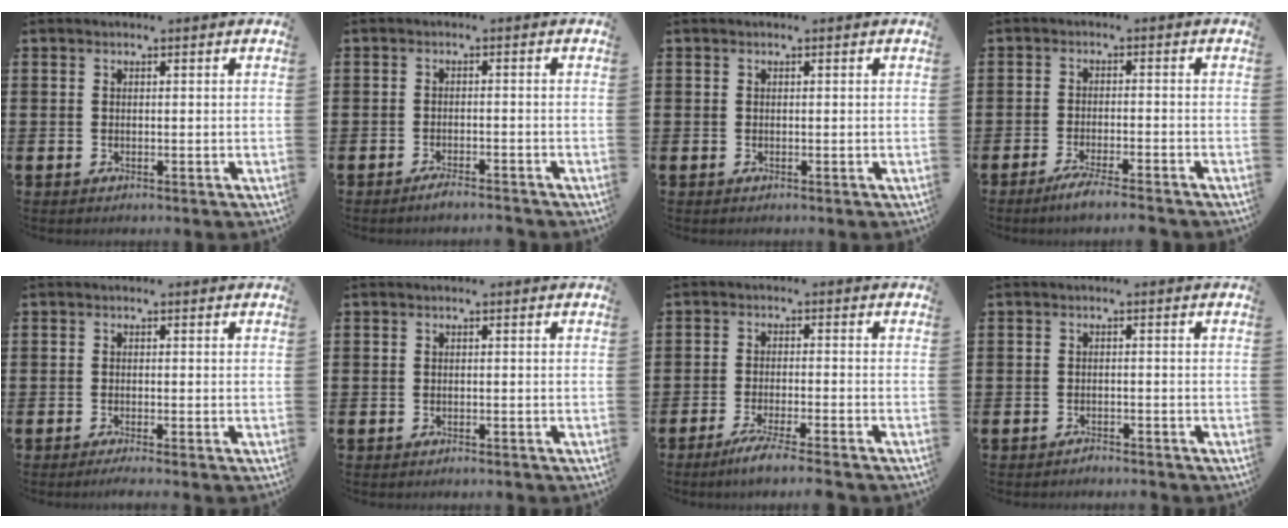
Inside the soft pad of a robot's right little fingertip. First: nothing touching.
{"total": 1.9, "force": [-1.6, 0.1, 1.0], "torque": [-0.017, 0.003, -0.031]}
{"total": 0.0}
{"total": 3.1, "force": [-2.6, -0.2, 1.8], "torque": [-0.026, -0.001, -0.046]}
{"total": 0.8, "force": [-0.5, 0.0, 0.6], "torque": [-0.009, -0.002, -0.010]}
{"total": 0.0}
{"total": 3.6, "force": [-2.8, -0.3, 2.2], "torque": [-0.041, -0.009, -0.051]}
{"total": 1.1, "force": [-1.1, 0.1, 0.0], "torque": [-0.004, 0.001, -0.023]}